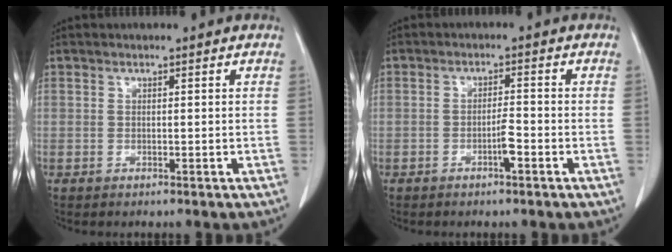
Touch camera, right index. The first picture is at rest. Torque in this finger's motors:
{"motor_torque": [0.35, -0.30, 0.07, 0.06]}